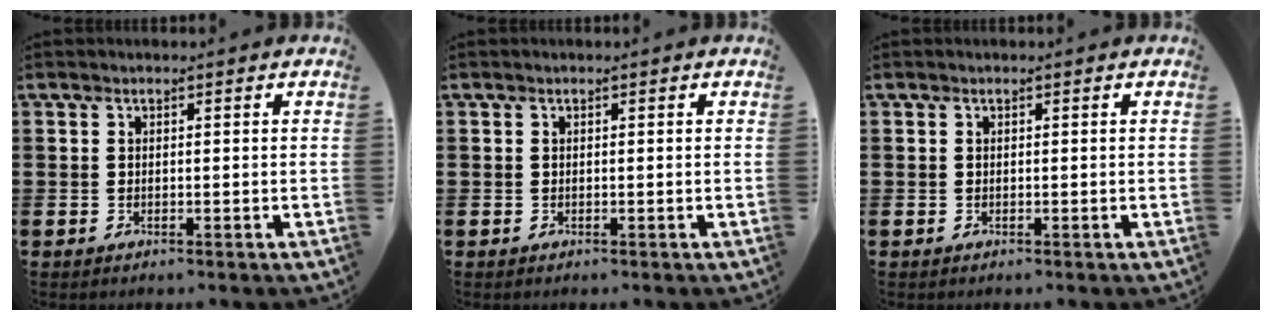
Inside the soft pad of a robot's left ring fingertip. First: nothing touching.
{"total": 0.0}
{"total": 0.0}